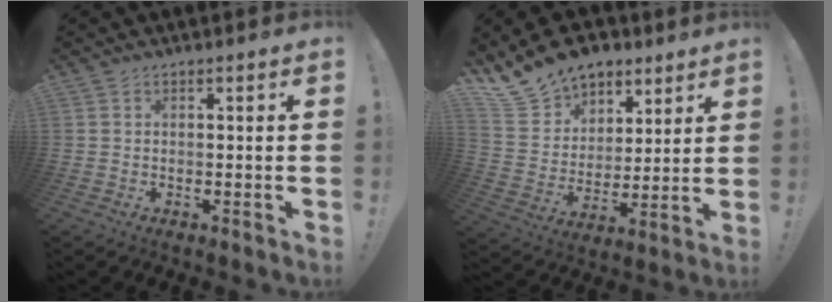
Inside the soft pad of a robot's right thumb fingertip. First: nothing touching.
{"total": 15.8, "force": [11.9, 9.6, 4.1], "torque": [-0.090, -0.078, 0.231]}